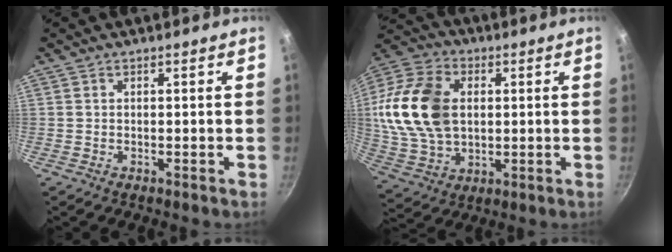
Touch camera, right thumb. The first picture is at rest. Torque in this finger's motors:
{"motor_torque": [0.12, 0.67, 0.43, -0.20, 0.44]}